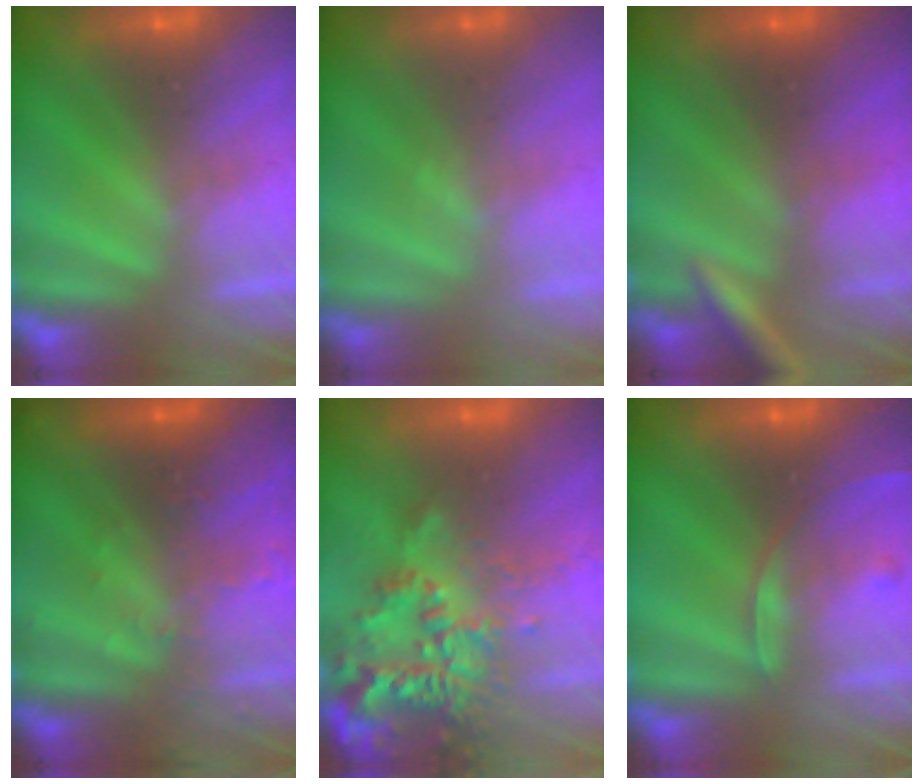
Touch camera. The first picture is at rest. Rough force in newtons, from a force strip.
{"total": 2.2}
{"total": 3.0}
{"total": 2.9}
{"total": 8.3}
{"total": 2.5}